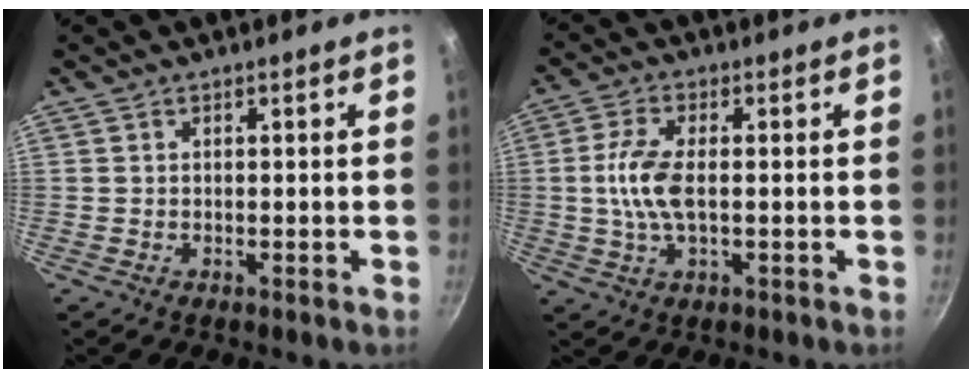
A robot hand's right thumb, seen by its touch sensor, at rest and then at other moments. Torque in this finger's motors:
{"motor_torque": [1.36, 1.08, 0.96, -0.92, 0.15]}